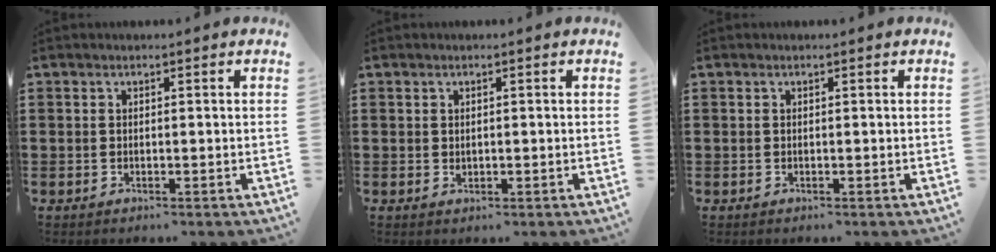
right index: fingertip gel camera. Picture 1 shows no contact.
{"total": 0.7, "force": [0.3, 0.5, 0.3], "torque": [-0.007, 0.004, 0.005]}
{"total": 0.0}